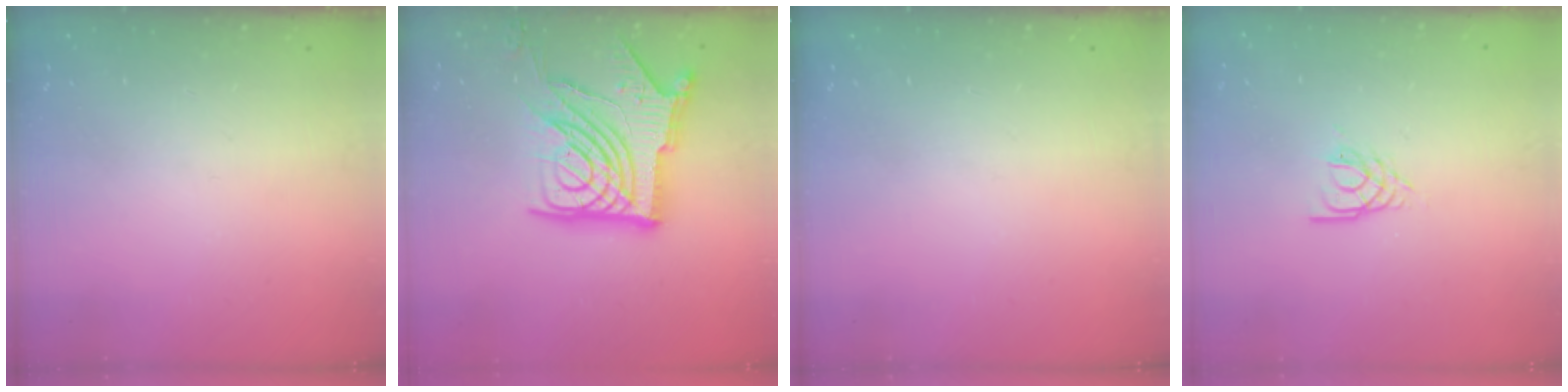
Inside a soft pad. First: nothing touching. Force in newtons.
{"total": 21.1, "press": 21.0, "slide": 2.7}
{"total": 0.0}
{"total": 2.5, "press": 2.4, "slide": 0.4}